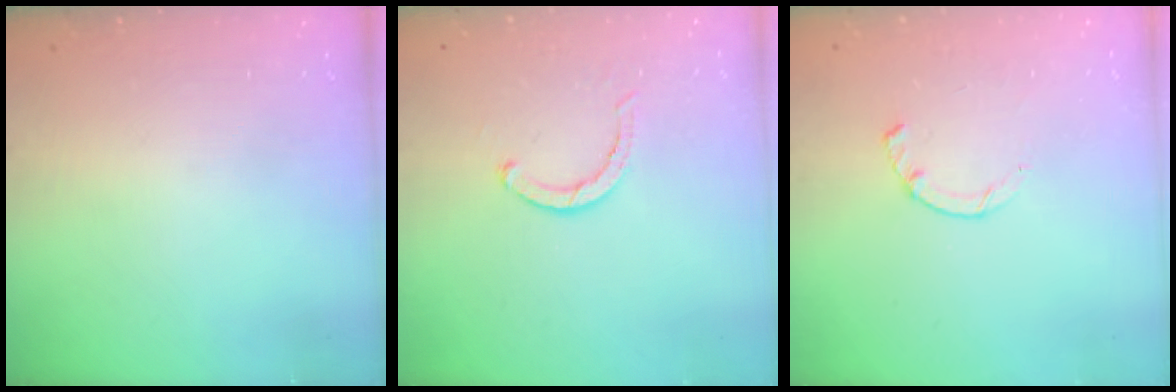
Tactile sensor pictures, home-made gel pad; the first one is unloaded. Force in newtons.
{"total": 2.8, "press": 2.8, "slide": 0.2}
{"total": 2.3, "press": 2.3, "slide": 0.4}